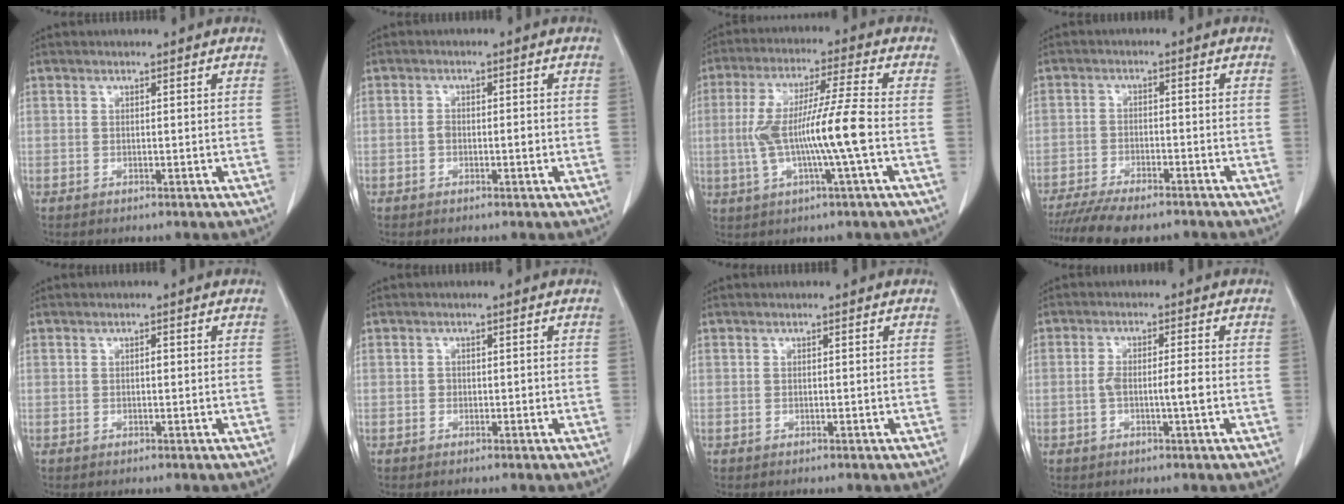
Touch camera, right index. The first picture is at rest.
{"total": 1.7, "force": [-0.6, 0.8, 1.4], "torque": [-0.020, 0.004, -0.009]}
{"total": 11.5, "force": [-1.7, -0.4, 11.3], "torque": [-0.224, 0.008, -0.034]}
{"total": 11.6, "force": [-9.7, 3.0, 5.6], "torque": [-0.084, -0.010, -0.149]}
{"total": 0.5, "force": [0.0, 0.2, 0.5], "torque": [-0.007, 0.002, -0.001]}
{"total": 0.8, "force": [-0.3, 0.7, 0.3], "torque": [0.000, 0.004, -0.006]}
{"total": 0.0}
{"total": 3.7, "force": [-0.9, 0.2, 3.6], "torque": [-0.070, 0.008, -0.014]}